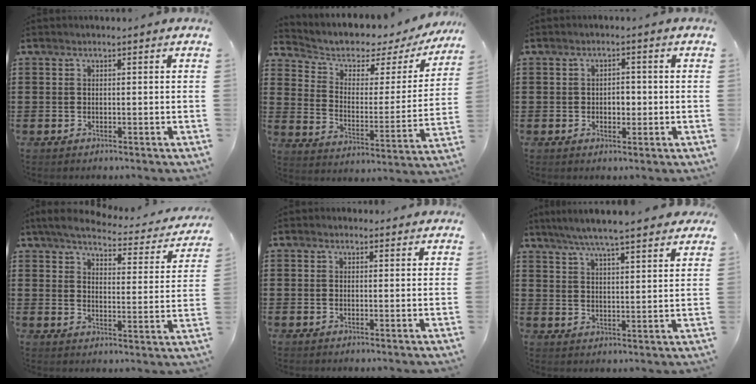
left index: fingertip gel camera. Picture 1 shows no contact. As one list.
[{"total": 3.9, "force": [3.1, 2.0, 1.2], "torque": [-0.047, -0.026, 0.045]}, {"total": 2.2, "force": [-0.4, 1.3, 1.7], "torque": [-0.026, 0.001, -0.012]}, {"total": 4.4, "force": [4.0, 0.4, 1.9], "torque": [-0.061, -0.028, 0.062]}, {"total": 1.1, "force": [0.9, 0.6, 0.2], "torque": [0.001, 0.002, 0.015]}, {"total": 6.0, "force": [5.5, 0.0, 2.5], "torque": [-0.068, -0.022, 0.095]}]